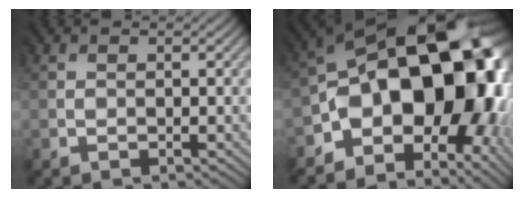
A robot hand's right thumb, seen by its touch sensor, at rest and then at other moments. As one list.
[{"total": 17.8, "force": [-2.6, 11.2, 13.6], "torque": [-0.204, -0.010, -0.039]}]